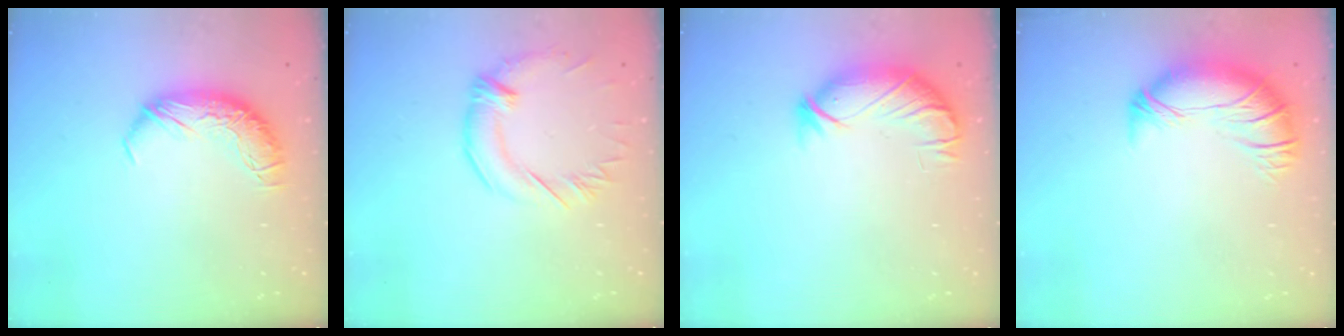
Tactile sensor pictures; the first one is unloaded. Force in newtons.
{"total": 1.1, "press": 0.1, "slide": 1.1}
{"total": 3.8, "press": 3.3, "slide": 1.9}
{"total": 2.8, "press": 0.9, "slide": 2.6}